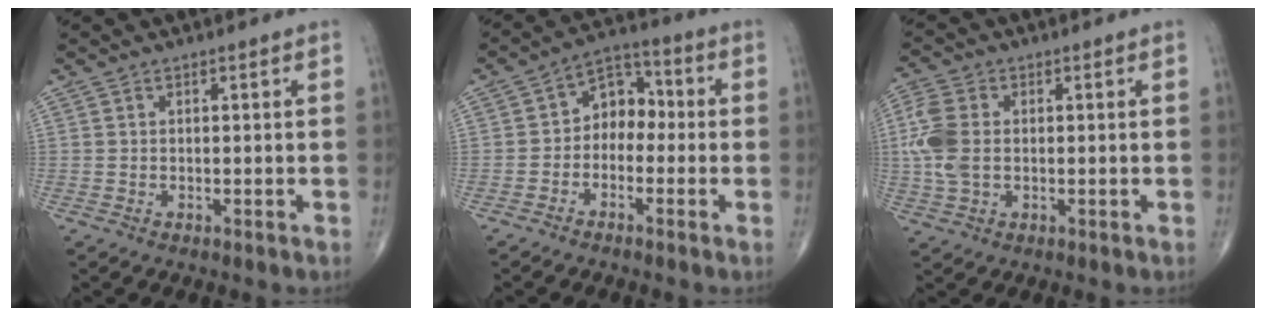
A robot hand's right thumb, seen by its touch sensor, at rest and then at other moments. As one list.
[{"total": 7.1, "force": [-1.3, 5.3, 4.6], "torque": [-0.036, 0.038, -0.042]}, {"total": 8.1, "force": [0.1, 5.4, 6.1], "torque": [-0.156, 0.007, 0.000]}]